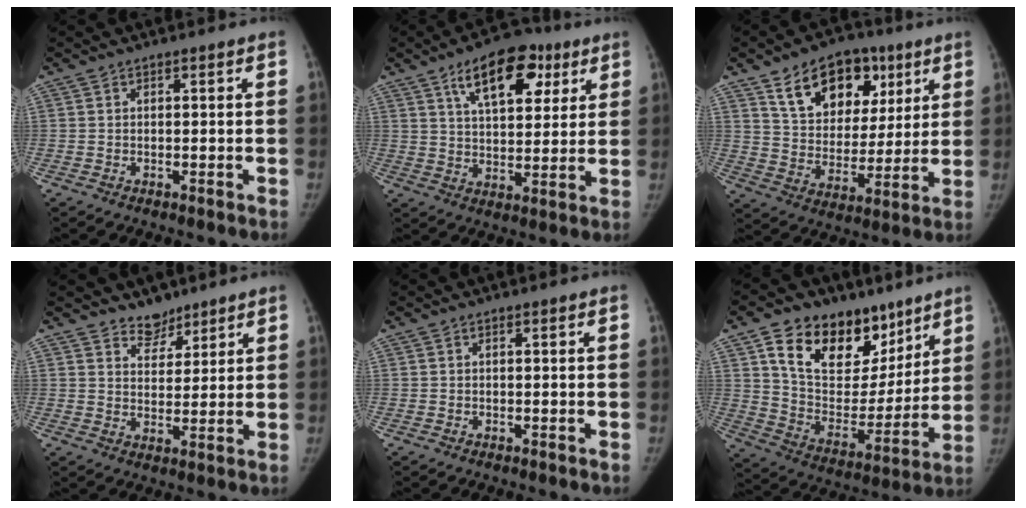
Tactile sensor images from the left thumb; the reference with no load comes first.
{"total": 14.8, "force": [7.4, 7.6, 10.2], "torque": [-0.115, -0.019, 0.117]}
{"total": 18.2, "force": [9.4, 12.1, 9.8], "torque": [-0.106, -0.027, 0.160]}
{"total": 4.7, "force": [3.9, 2.5, 0.6], "torque": [0.020, -0.032, 0.069]}
{"total": 0.0}
{"total": 22.2, "force": [12.8, 14.1, 11.5], "torque": [-0.134, -0.045, 0.223]}